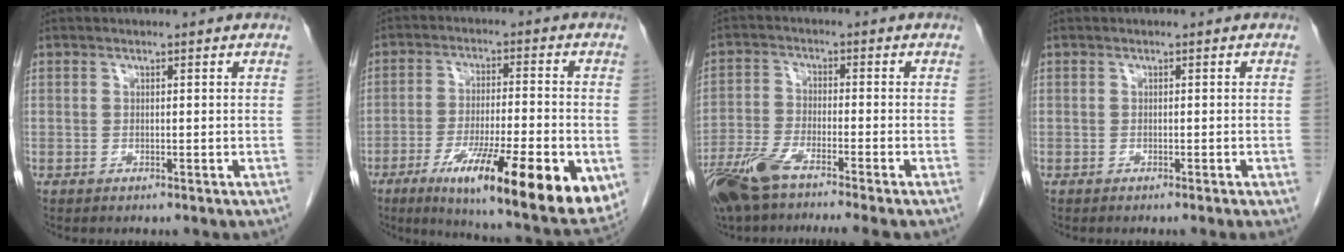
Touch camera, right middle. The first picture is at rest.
{"total": 21.8, "force": [-8.7, 3.3, 19.7], "torque": [-0.247, -0.038, -0.126]}
{"total": 9.5, "force": [-7.1, 0.5, 6.3], "torque": [-0.125, -0.023, -0.131]}
{"total": 2.0, "force": [-1.0, 0.2, 1.8], "torque": [-0.019, -0.005, -0.011]}